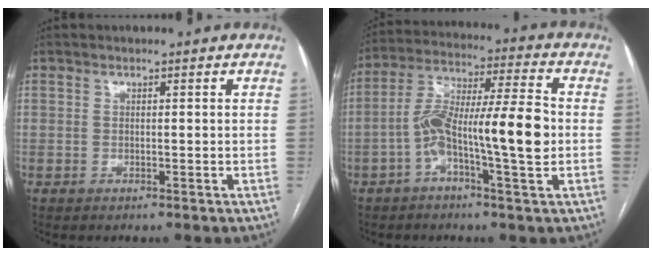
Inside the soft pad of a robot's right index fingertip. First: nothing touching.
{"total": 13.8, "force": [-2.6, 1.4, 13.5], "torque": [-0.246, 0.023, -0.049]}